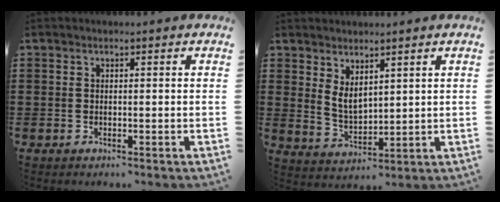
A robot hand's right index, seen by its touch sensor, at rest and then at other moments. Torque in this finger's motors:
{"motor_torque": [0.38, 0.42, 0.04, 0.08]}